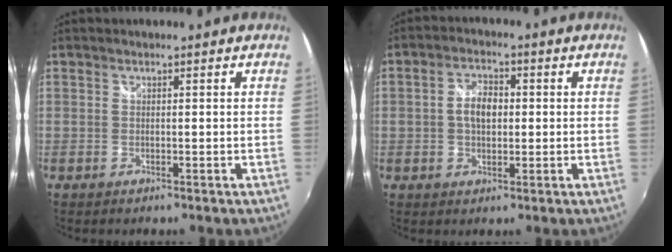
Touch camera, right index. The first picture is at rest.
{"total": 5.5, "force": [0.2, 3.5, 4.2], "torque": [-0.078, 0.011, 0.004]}